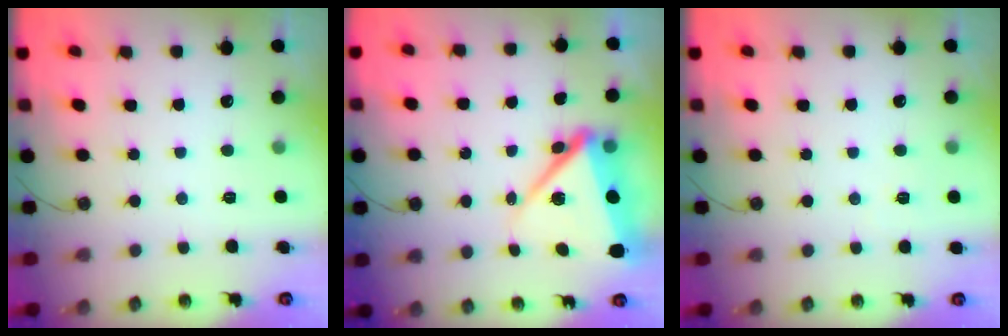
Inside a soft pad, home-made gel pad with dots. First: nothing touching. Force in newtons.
{"total": 12.5, "press": 12.4, "slide": 1.5}
{"total": 2.2, "press": 2.1, "slide": 0.7}